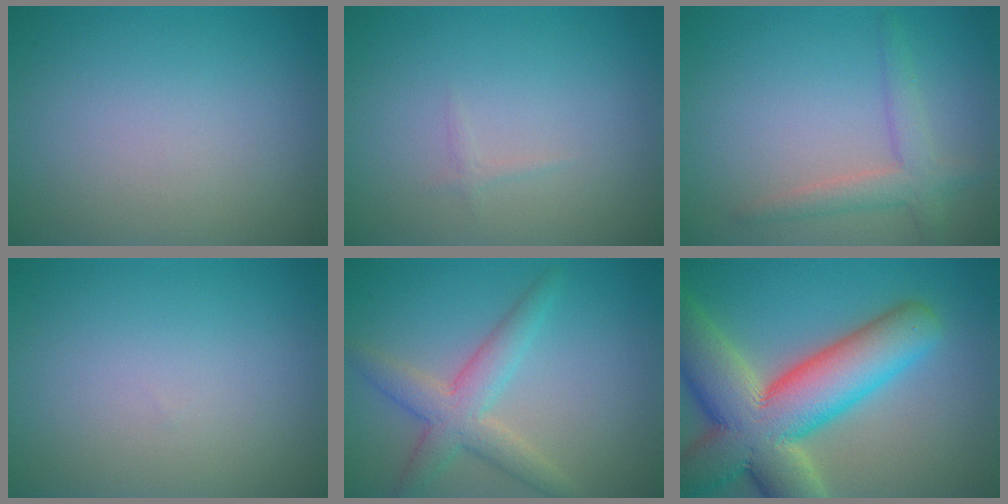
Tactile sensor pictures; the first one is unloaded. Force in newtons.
{"total": 0.5, "press": 0.5, "slide": 0.0}
{"total": 2.8, "press": 2.8, "slide": 0.1}
{"total": 0.0}
{"total": 4.1, "press": 4.1, "slide": 0.1}
{"total": 13.6, "press": 13.5, "slide": 1.3}